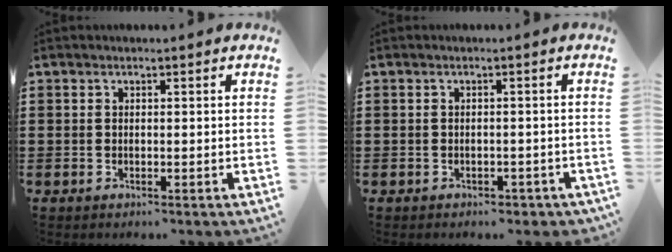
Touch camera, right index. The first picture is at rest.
{"total": 1.0, "force": [-0.9, 0.3, 0.0], "torque": [-0.005, -0.002, -0.020]}